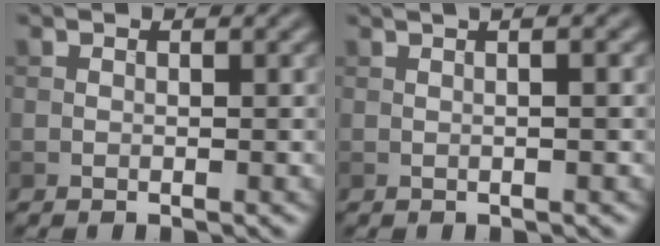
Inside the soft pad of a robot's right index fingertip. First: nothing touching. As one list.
[{"total": 5.2, "force": [1.8, 2.5, 4.1], "torque": [-0.014, 0.033, -0.012]}]